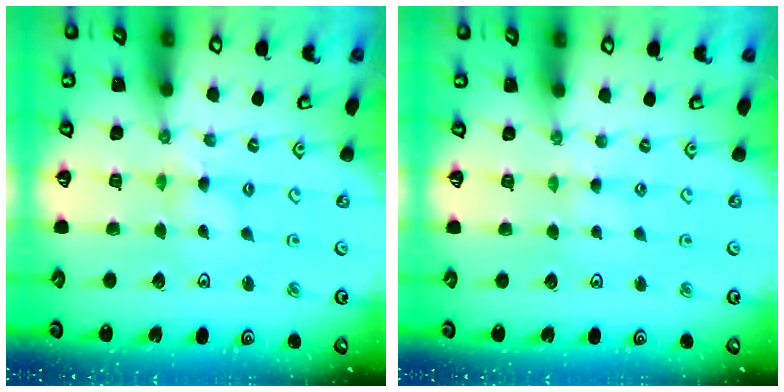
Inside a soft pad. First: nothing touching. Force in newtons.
{"total": 0.8, "press": 0.8, "slide": 0.3}